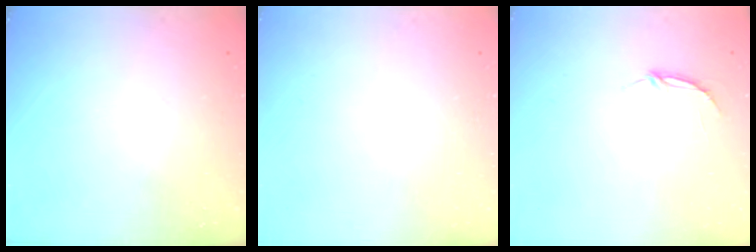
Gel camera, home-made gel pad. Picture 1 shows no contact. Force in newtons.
{"total": 0.0}
{"total": 3.3, "press": 3.3, "slide": 0.3}